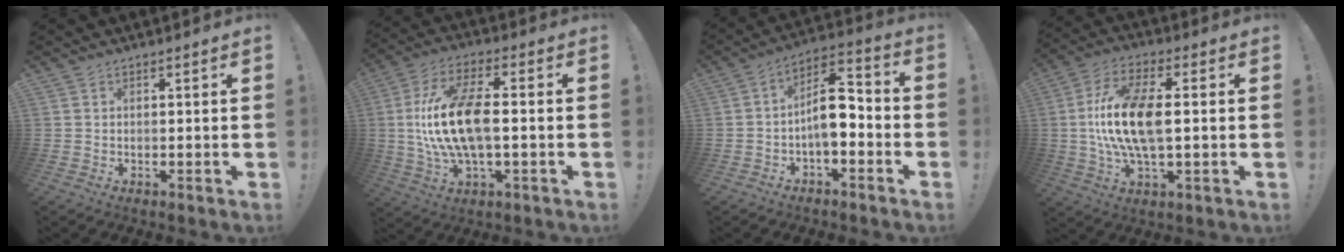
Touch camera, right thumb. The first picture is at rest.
{"total": 17.8, "force": [0.2, 7.4, 16.2], "torque": [-0.316, -0.003, 0.002]}
{"total": 11.0, "force": [-2.3, 5.8, 9.1], "torque": [-0.146, 0.020, -0.043]}
{"total": 16.0, "force": [0.7, 6.5, 14.6], "torque": [-0.271, -0.004, 0.009]}